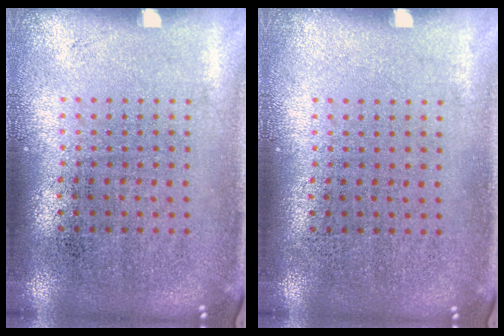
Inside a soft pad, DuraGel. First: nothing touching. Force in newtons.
{"total": 0.0}